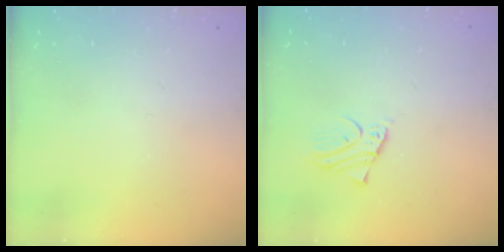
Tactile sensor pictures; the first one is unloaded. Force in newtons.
{"total": 2.1, "press": 2.1, "slide": 0.1}